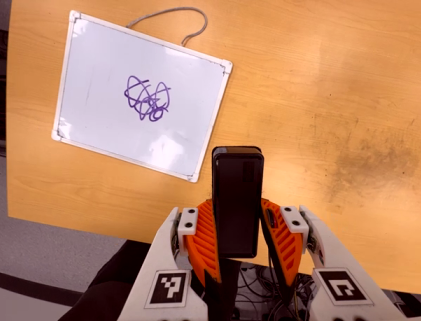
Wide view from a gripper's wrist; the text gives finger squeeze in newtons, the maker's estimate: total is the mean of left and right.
{"total": 4.0, "left": 2.3, "right": 5.6}